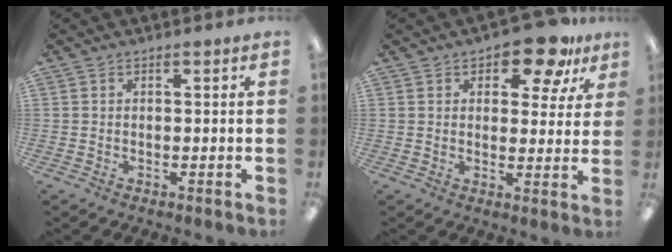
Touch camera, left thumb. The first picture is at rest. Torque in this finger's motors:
{"motor_torque": [0.13, 0.34, -0.19, -0.28, -0.02]}